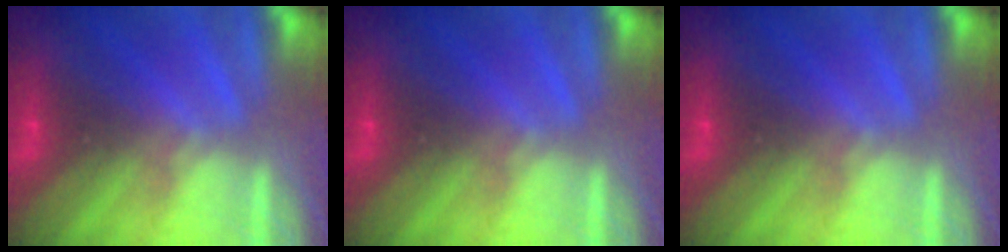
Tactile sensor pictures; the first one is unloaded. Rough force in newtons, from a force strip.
{"total": 0.0}
{"total": 0.0}